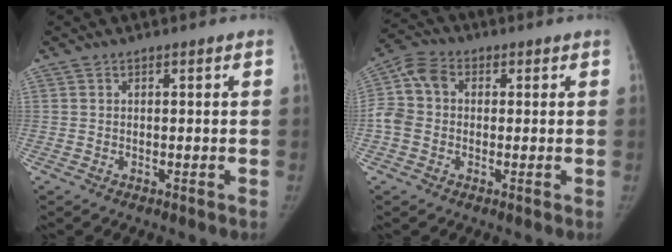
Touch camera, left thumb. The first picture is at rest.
{"total": 7.6, "force": [-0.2, 6.3, 4.3], "torque": [-0.086, 0.025, -0.018]}